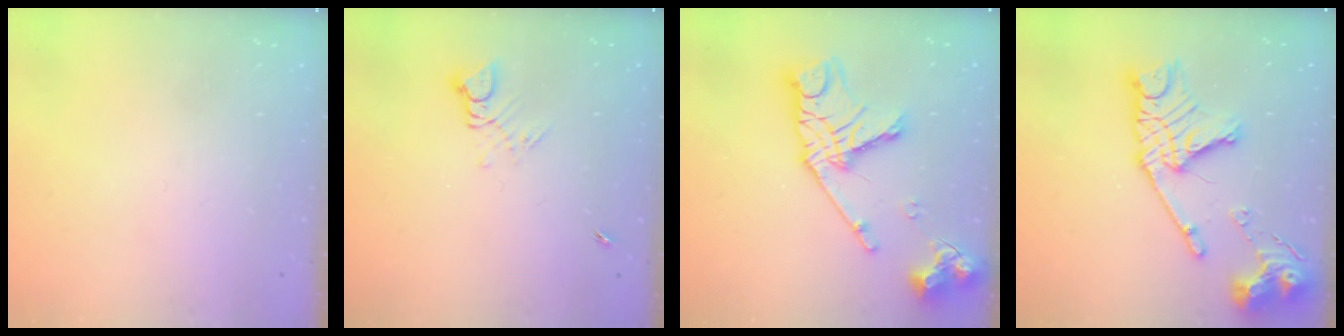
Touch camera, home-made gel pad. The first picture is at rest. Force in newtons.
{"total": 3.8, "press": 3.8, "slide": 0.3}
{"total": 19.3, "press": 19.3, "slide": 1.7}
{"total": 20.2, "press": 20.1, "slide": 2.0}